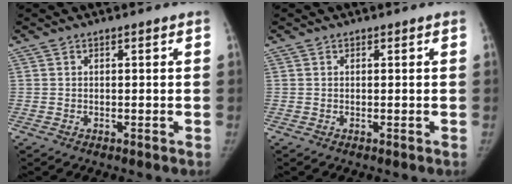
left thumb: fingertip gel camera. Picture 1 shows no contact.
{"total": 0.0}